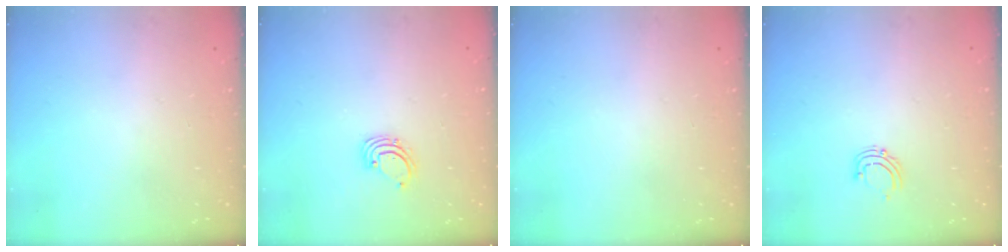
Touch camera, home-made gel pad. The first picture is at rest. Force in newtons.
{"total": 1.6, "press": 1.6, "slide": 0.1}
{"total": 0.0}
{"total": 4.1, "press": 4.0, "slide": 0.4}